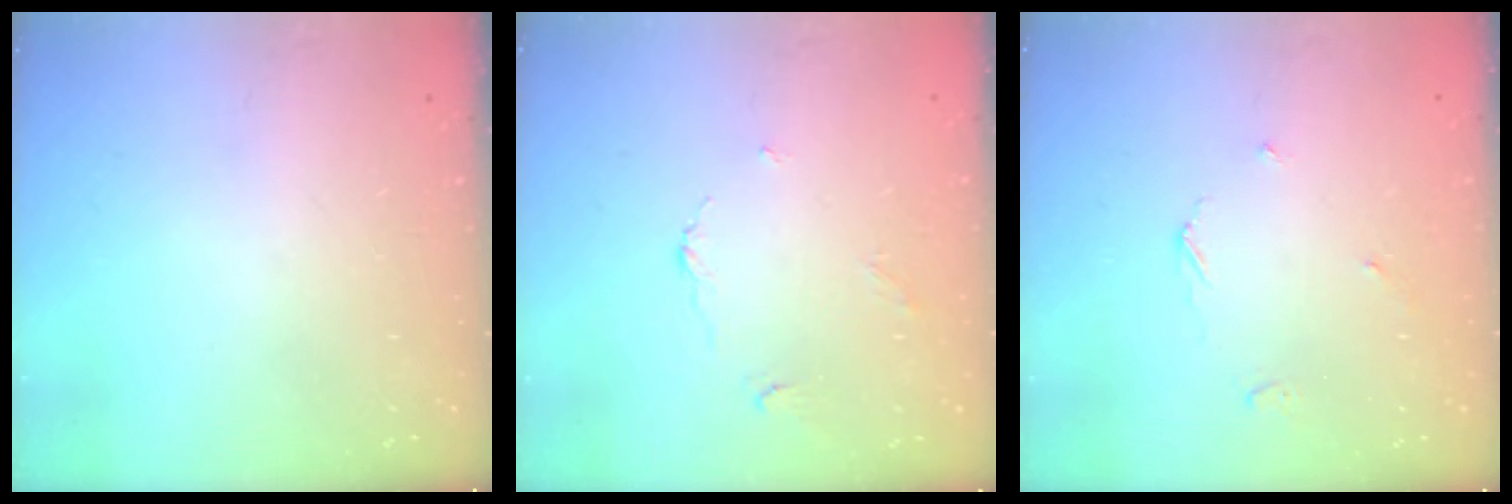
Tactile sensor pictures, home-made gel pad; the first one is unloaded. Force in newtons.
{"total": 3.1, "press": 3.1, "slide": 0.4}
{"total": 2.6, "press": 2.6, "slide": 0.5}